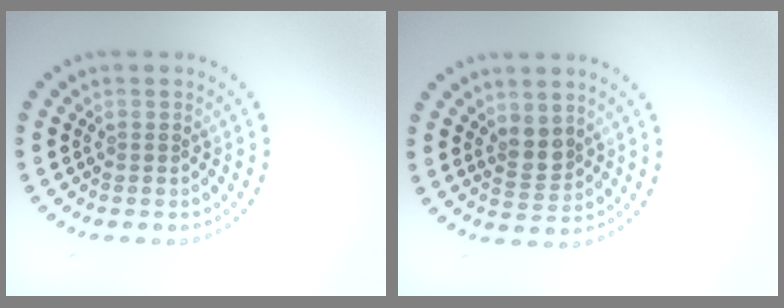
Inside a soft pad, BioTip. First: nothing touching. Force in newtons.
{"total": 2.1, "press": 1.8, "slide": 1.0}